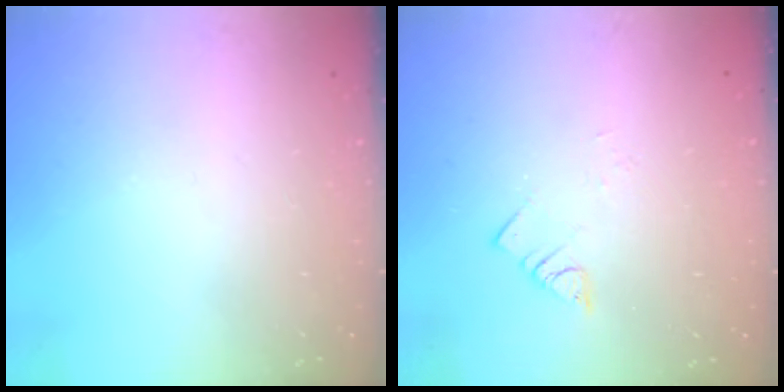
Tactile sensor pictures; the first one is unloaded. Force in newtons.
{"total": 2.8, "press": 2.8, "slide": 0.3}